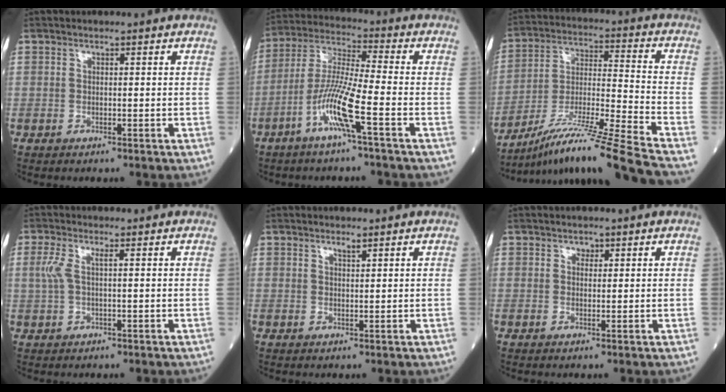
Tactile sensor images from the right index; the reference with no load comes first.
{"total": 10.1, "force": [-4.5, -0.6, 9.0], "torque": [-0.185, 0.001, -0.095]}
{"total": 19.6, "force": [-16.2, -3.0, 10.7], "torque": [-0.182, -0.024, -0.286]}
{"total": 3.0, "force": [0.7, 0.7, 2.8], "torque": [-0.081, 0.016, 0.016]}
{"total": 1.0, "force": [0.8, 0.1, 0.6], "torque": [-0.012, -0.002, 0.015]}
{"total": 1.0, "force": [0.5, 0.7, 0.3], "torque": [0.001, -0.002, 0.006]}